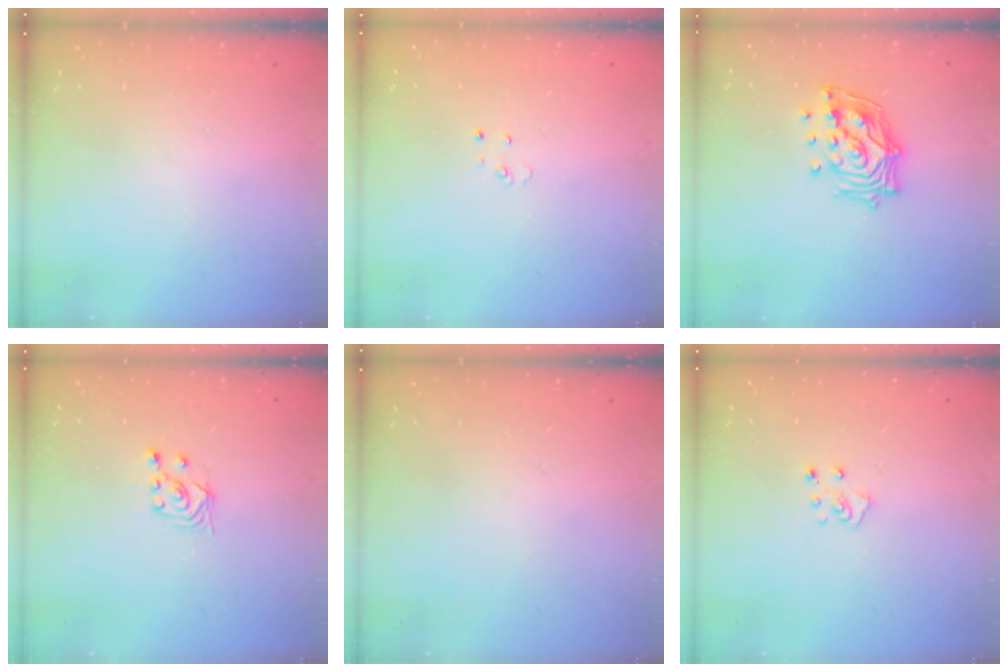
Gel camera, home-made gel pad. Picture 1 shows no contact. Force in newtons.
{"total": 2.5, "press": 2.5, "slide": 0.2}
{"total": 14.1, "press": 14.0, "slide": 1.8}
{"total": 2.5, "press": 2.2, "slide": 1.2}
{"total": 0.0}
{"total": 5.7, "press": 5.7, "slide": 0.7}